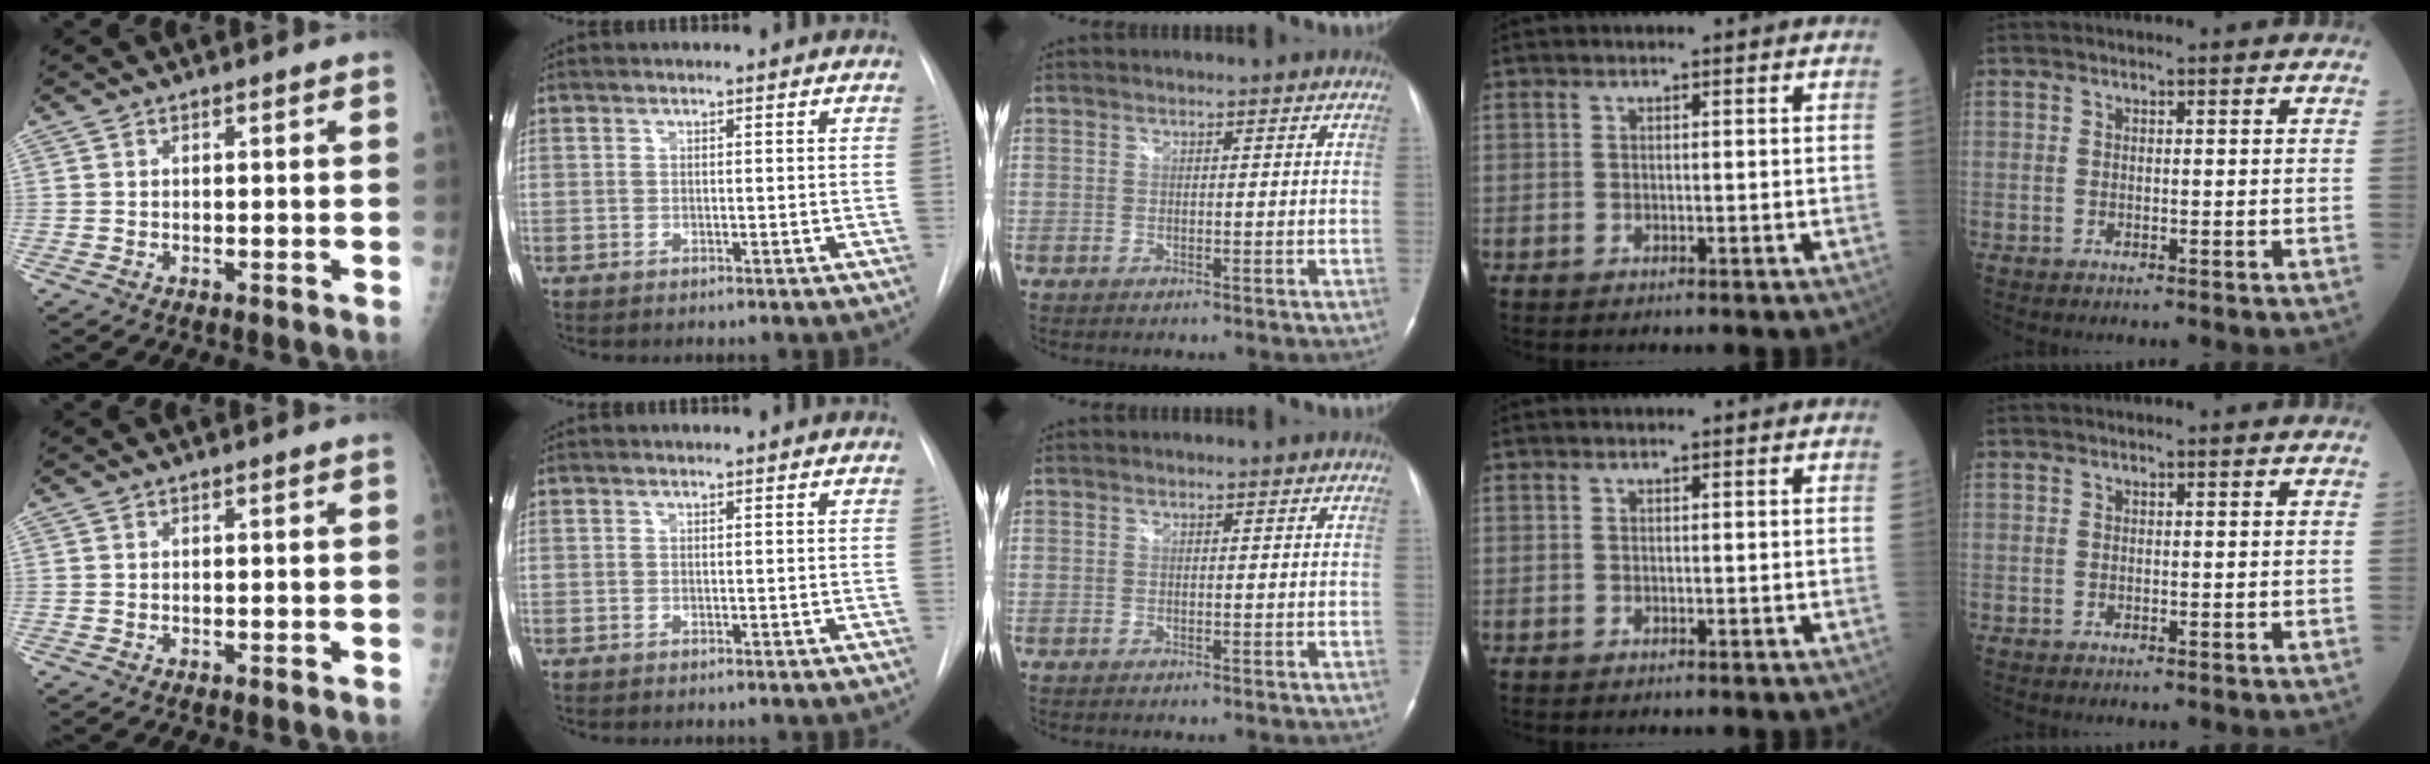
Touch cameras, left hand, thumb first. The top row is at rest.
{}